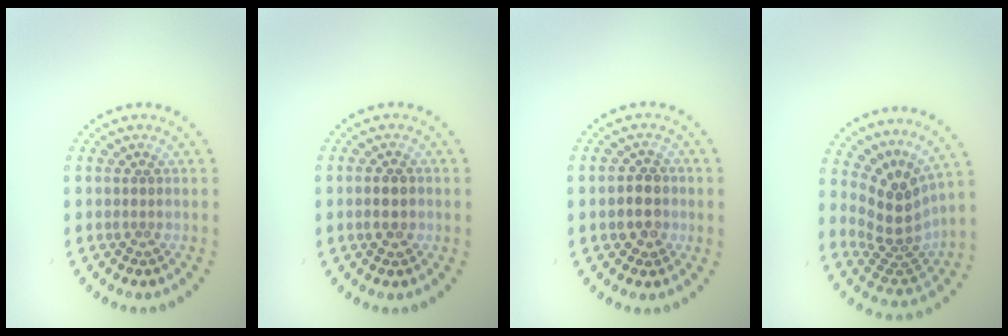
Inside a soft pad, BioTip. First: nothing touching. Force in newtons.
{"total": 1.9, "press": 1.9, "slide": 0.2}
{"total": 2.4, "press": 2.3, "slide": 0.6}
{"total": 4.0, "press": 2.8, "slide": 2.8}